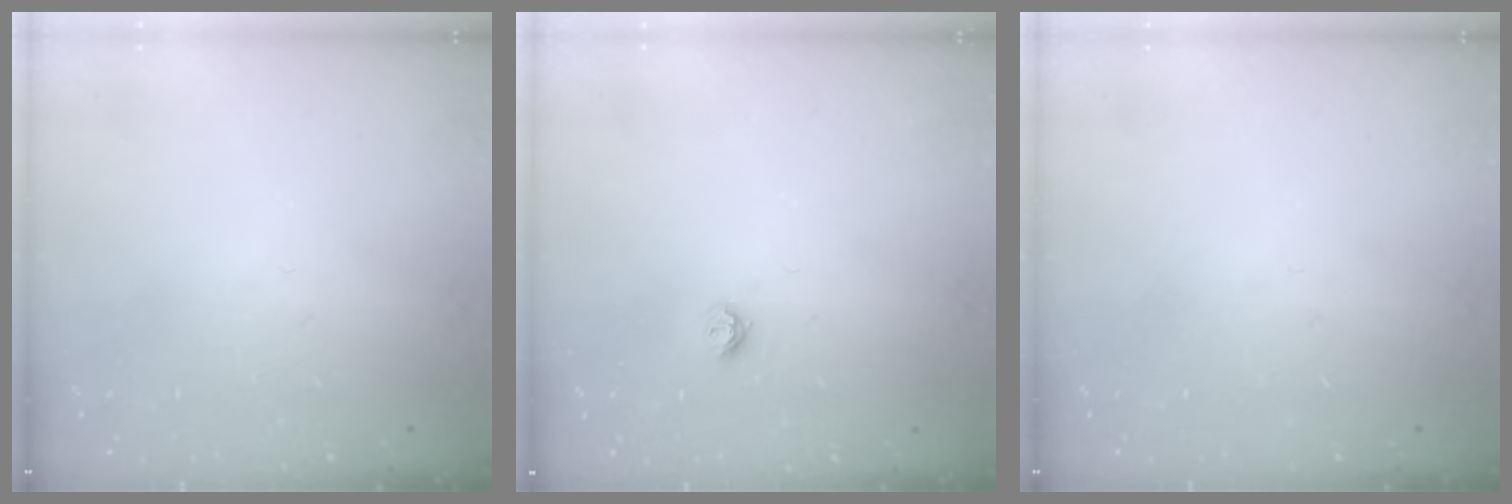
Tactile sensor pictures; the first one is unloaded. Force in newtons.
{"total": 5.8, "press": 5.8, "slide": 0.3}
{"total": 0.0}